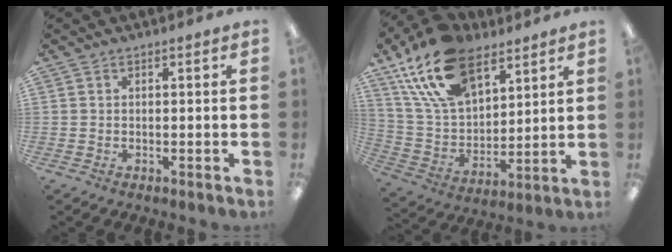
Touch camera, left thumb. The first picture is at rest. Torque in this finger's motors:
{"motor_torque": [1.27, 1.27, 1.48, -1.28, 0.52]}